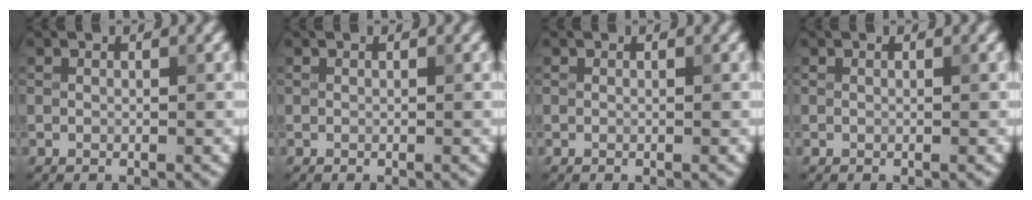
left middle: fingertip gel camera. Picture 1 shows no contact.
{"total": 0.0}
{"total": 0.0}
{"total": 0.0}